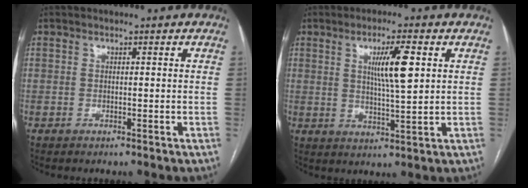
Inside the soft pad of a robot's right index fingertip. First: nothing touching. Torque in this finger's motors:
{"motor_torque": [0.71, 0.27, 0.30, 0.10]}